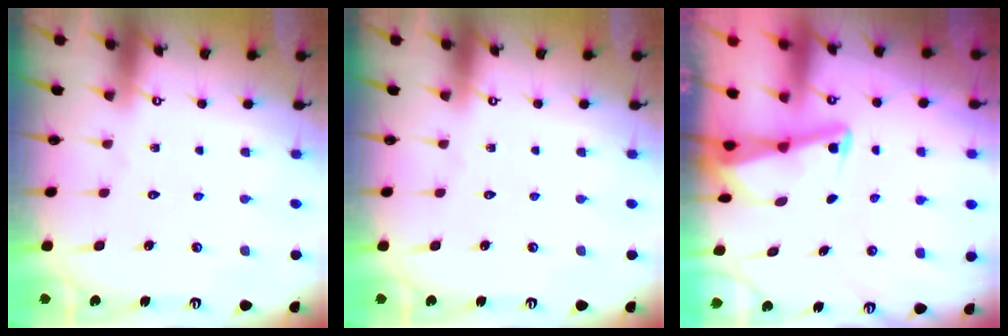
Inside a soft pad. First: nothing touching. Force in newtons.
{"total": 0.0}
{"total": 2.3, "press": 2.3, "slide": 0.2}